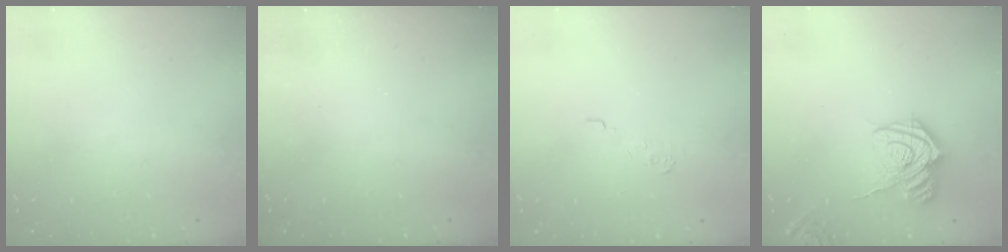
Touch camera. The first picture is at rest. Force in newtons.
{"total": 2.3, "press": 2.2, "slide": 0.8}
{"total": 3.8, "press": 3.8, "slide": 0.5}
{"total": 14.7, "press": 14.6, "slide": 1.5}